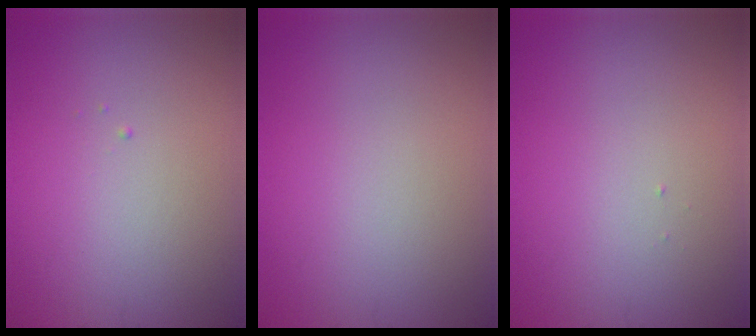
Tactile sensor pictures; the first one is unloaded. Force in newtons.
{"total": 0.0}
{"total": 0.0}